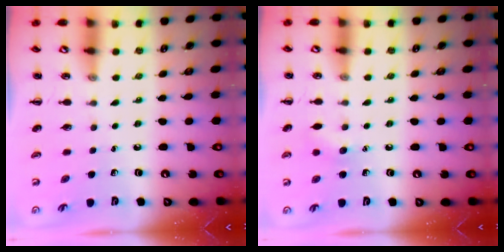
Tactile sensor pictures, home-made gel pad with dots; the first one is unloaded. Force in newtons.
{"total": 6.0, "press": 5.8, "slide": 1.4}